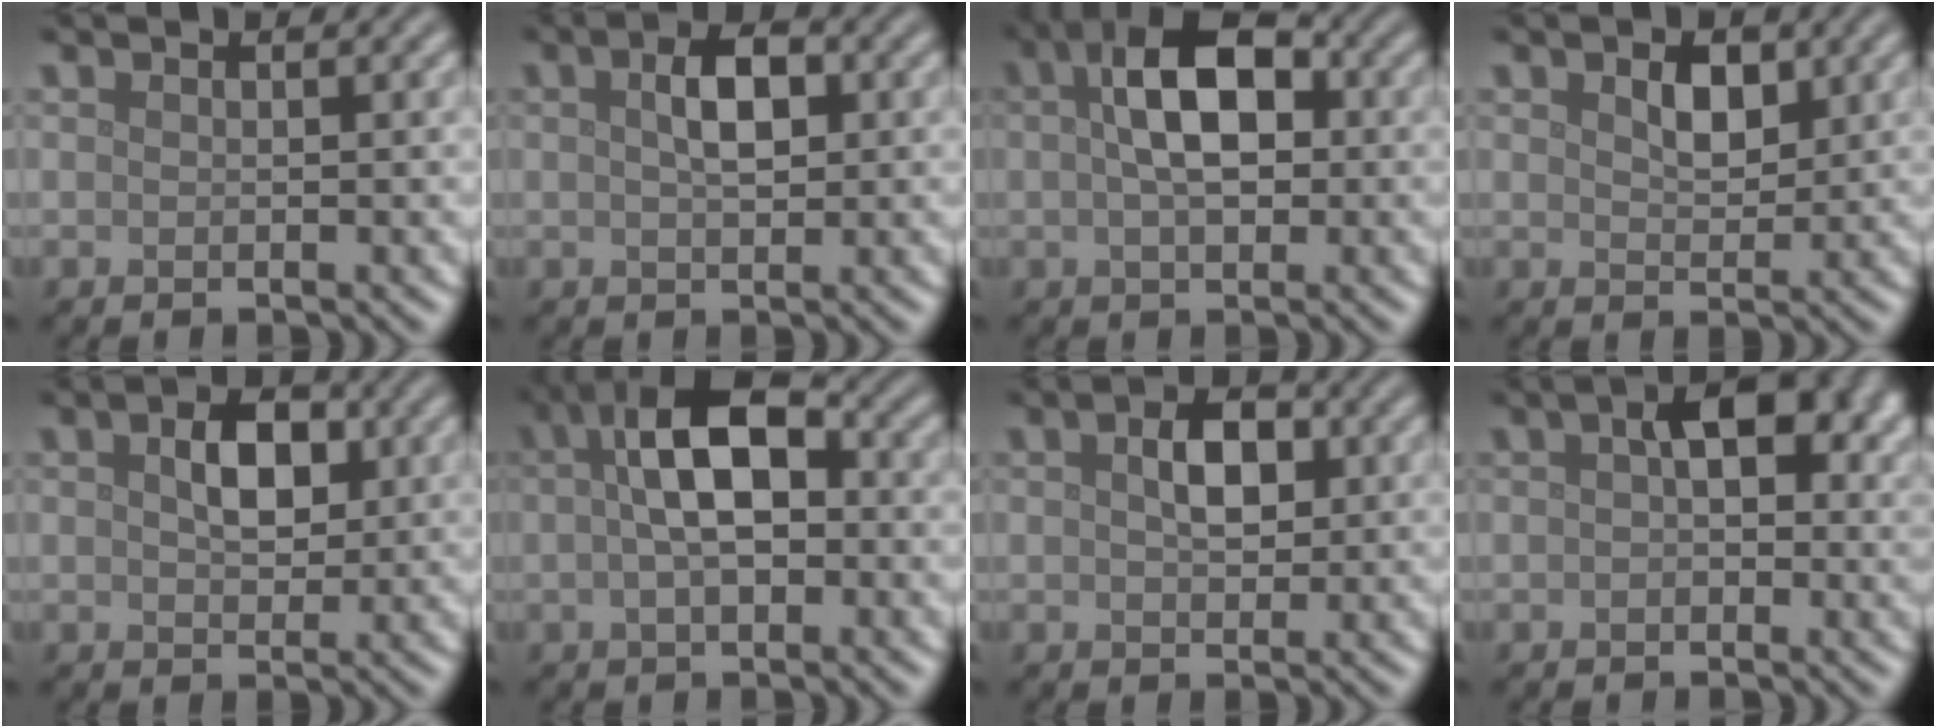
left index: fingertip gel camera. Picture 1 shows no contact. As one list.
[{"total": 3.4, "force": [0.7, 1.7, 2.8], "torque": [-0.052, 0.007, 0.010]}, {"total": 6.8, "force": [1.0, 3.7, 5.7], "torque": [-0.089, 0.020, 0.010]}, {"total": 2.3, "force": [1.0, 1.4, 1.6], "torque": [-0.031, -0.002, 0.017]}, {"total": 3.8, "force": [0.9, 2.3, 2.8], "torque": [-0.051, 0.004, 0.014]}, {"total": 7.5, "force": [0.8, 3.7, 6.4], "torque": [-0.108, 0.021, 0.004]}, {"total": 3.4, "force": [0.7, 2.0, 2.6], "torque": [-0.048, 0.005, 0.010]}, {"total": 4.3, "force": [0.9, 2.4, 3.4], "torque": [-0.036, 0.009, 0.003]}]